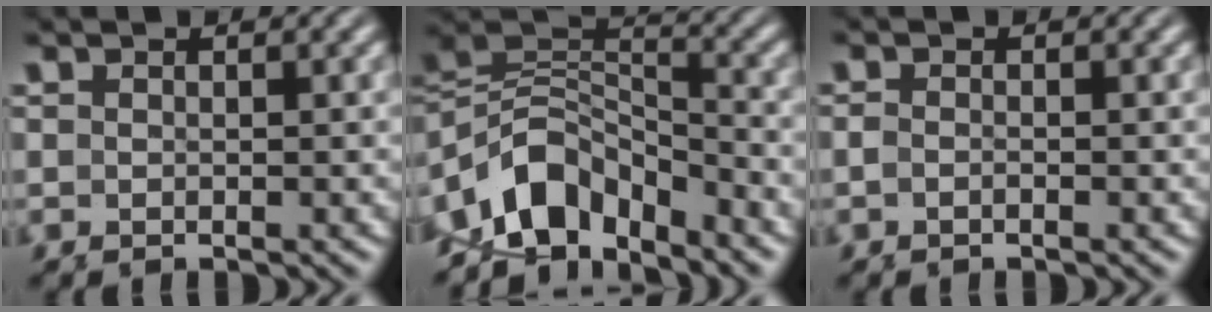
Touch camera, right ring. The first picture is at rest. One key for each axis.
{"total": 6.2, "fx": -1.4, "fy": 4.5, "fz": 4.0, "tx": -0.079, "ty": -0.026, "tz": -0.015}
{"total": 0.5, "fx": -0.2, "fy": 0.1, "fz": 0.5, "tx": -0.006, "ty": 0.007, "tz": -0.007}